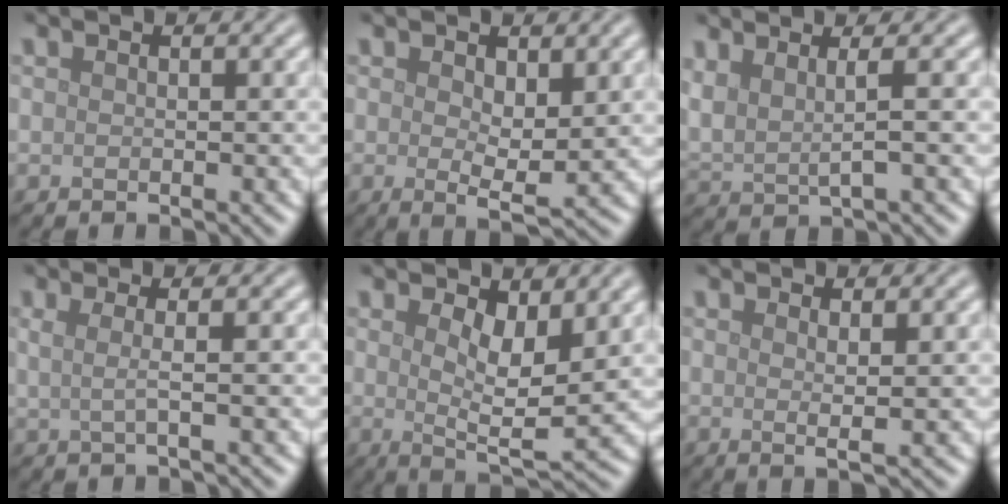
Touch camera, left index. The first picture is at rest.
{"total": 3.4, "force": [0.7, 1.4, 3.0], "torque": [-0.050, -0.007, 0.012]}
{"total": 2.7, "force": [1.5, 0.7, 2.1], "torque": [-0.044, -0.002, 0.026]}
{"total": 1.9, "force": [0.4, 0.6, 1.8], "torque": [-0.036, -0.004, -0.002]}
{"total": 4.9, "force": [1.5, 1.8, 4.4], "torque": [-0.074, -0.014, 0.028]}
{"total": 1.7, "force": [0.5, 0.4, 1.6], "torque": [-0.026, -0.002, 0.005]}